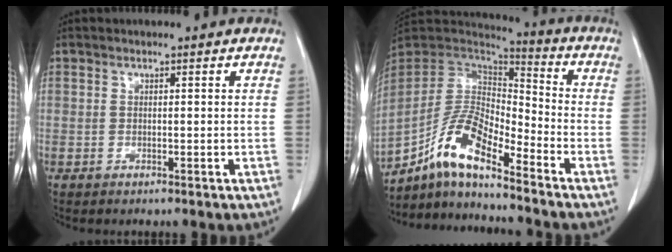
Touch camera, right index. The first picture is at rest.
{"total": 11.9, "force": [-8.1, 2.7, 8.2], "torque": [-0.173, 0.022, -0.152]}